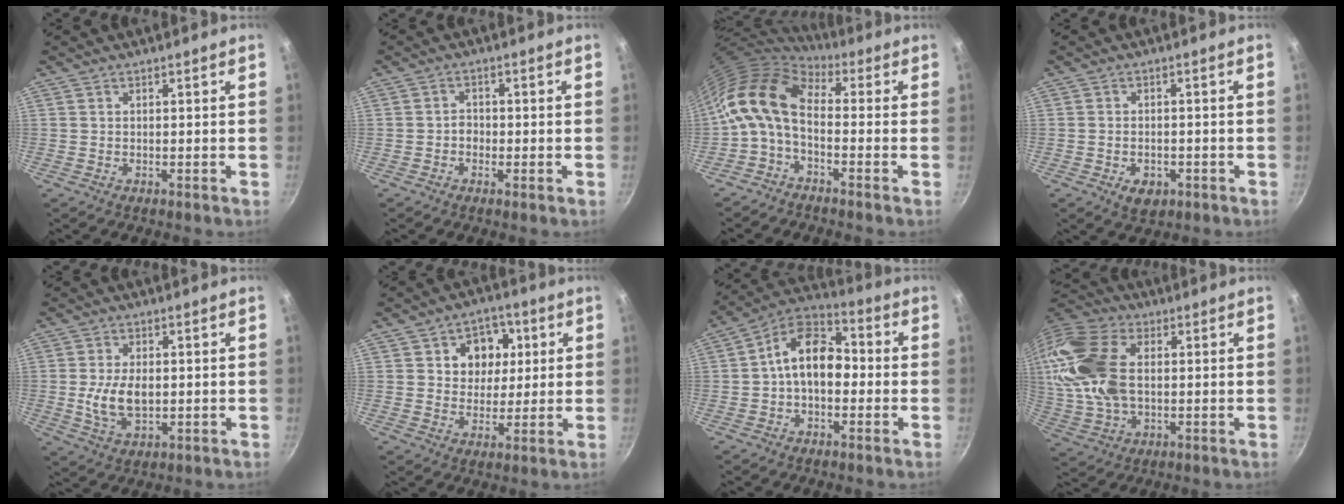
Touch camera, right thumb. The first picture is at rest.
{"total": 2.1, "force": [-0.6, 1.6, 1.2], "torque": [-0.007, 0.005, -0.020]}
{"total": 11.8, "force": [-1.7, 6.4, 9.7], "torque": [-0.188, 0.057, -0.053]}
{"total": 4.2, "force": [-1.8, 2.8, 2.6], "torque": [-0.033, 0.006, -0.021]}
{"total": 7.7, "force": [-0.3, 4.4, 6.2], "torque": [-0.117, -0.006, 0.000]}
{"total": 9.5, "force": [2.6, 7.6, 5.0], "torque": [-0.022, -0.001, 0.037]}
{"total": 12.7, "force": [-0.4, 8.0, 9.8], "torque": [-0.136, 0.041, -0.022]}
{"total": 23.1, "force": [3.4, 14.4, 17.7], "torque": [-0.434, 0.019, 0.064]}